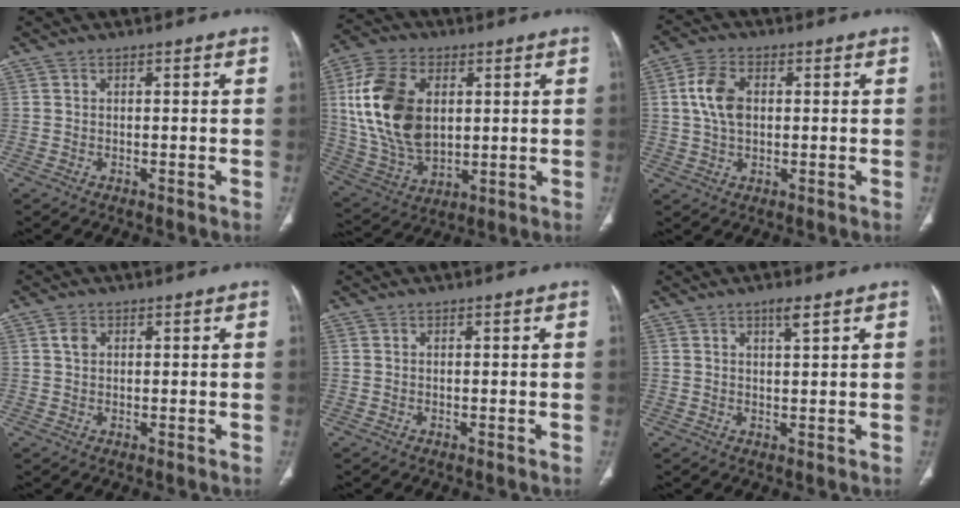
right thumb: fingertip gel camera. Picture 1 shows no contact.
{"total": 18.8, "force": [3.4, 11.9, 14.1], "torque": [-0.268, -0.010, 0.073]}
{"total": 7.0, "force": [1.0, 4.4, 5.3], "torque": [-0.102, 0.008, 0.017]}
{"total": 1.7, "force": [0.6, 1.3, 1.0], "torque": [-0.014, 0.000, 0.010]}
{"total": 0.0}
{"total": 2.4, "force": [1.5, 0.3, 1.9], "torque": [-0.033, -0.011, 0.025]}